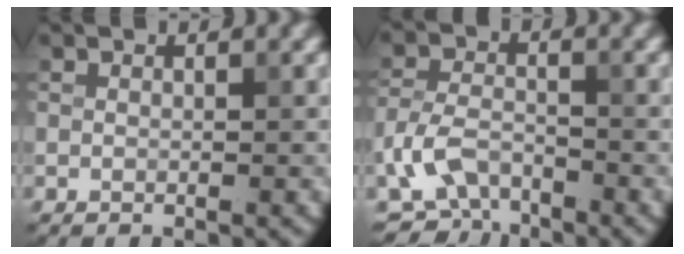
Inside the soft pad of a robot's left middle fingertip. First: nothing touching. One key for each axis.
{"total": 4.6, "fx": -2.8, "fy": 2.6, "fz": 2.6, "tx": -0.052, "ty": 0.000, "tz": -0.063}